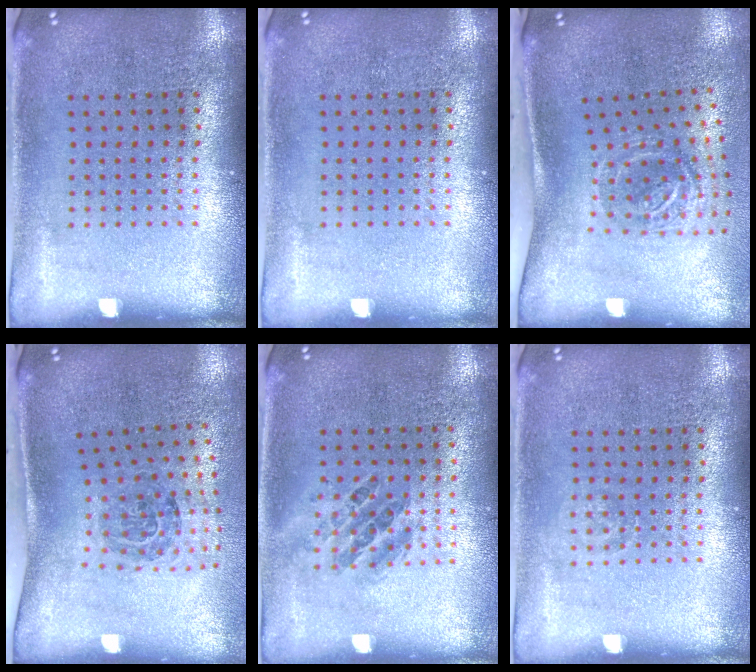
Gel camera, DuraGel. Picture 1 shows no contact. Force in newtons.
{"total": 0.0}
{"total": 2.0, "press": 1.2, "slide": 1.5}
{"total": 1.7, "press": 1.2, "slide": 1.2}
{"total": 1.0, "press": 0.9, "slide": 0.4}
{"total": 0.8, "press": 0.7, "slide": 0.1}